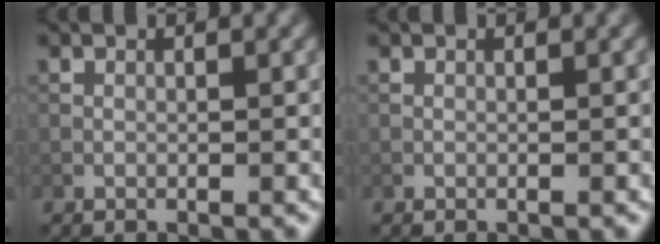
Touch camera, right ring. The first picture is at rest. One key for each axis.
{"total": 0.0}